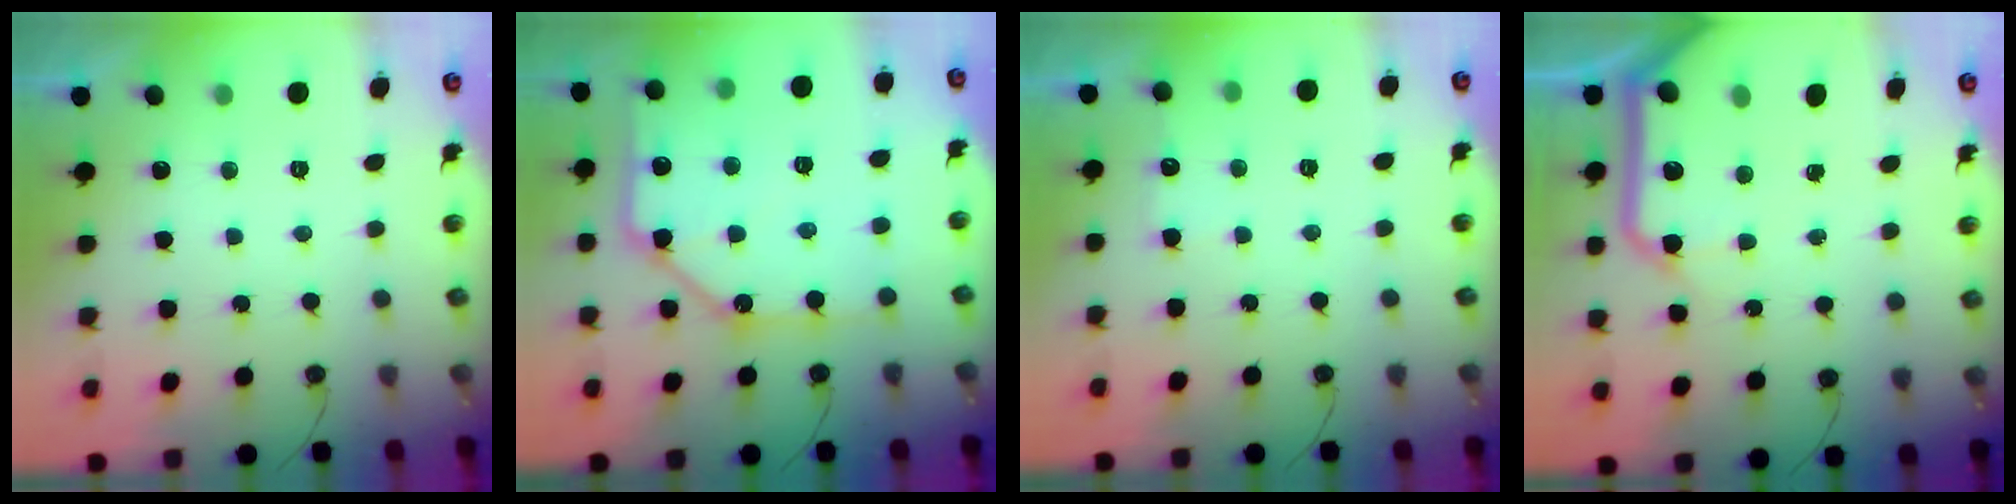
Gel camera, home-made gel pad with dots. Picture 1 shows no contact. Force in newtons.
{"total": 16.0, "press": 15.9, "slide": 1.8}
{"total": 4.9, "press": 4.9, "slide": 0.4}
{"total": 15.5, "press": 15.3, "slide": 2.1}